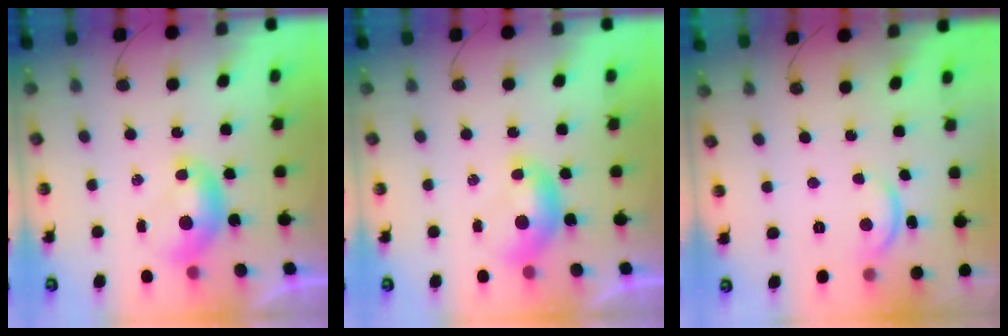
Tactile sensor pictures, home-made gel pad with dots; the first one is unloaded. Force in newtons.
{"total": 0.0}
{"total": 2.7, "press": 2.6, "slide": 0.3}